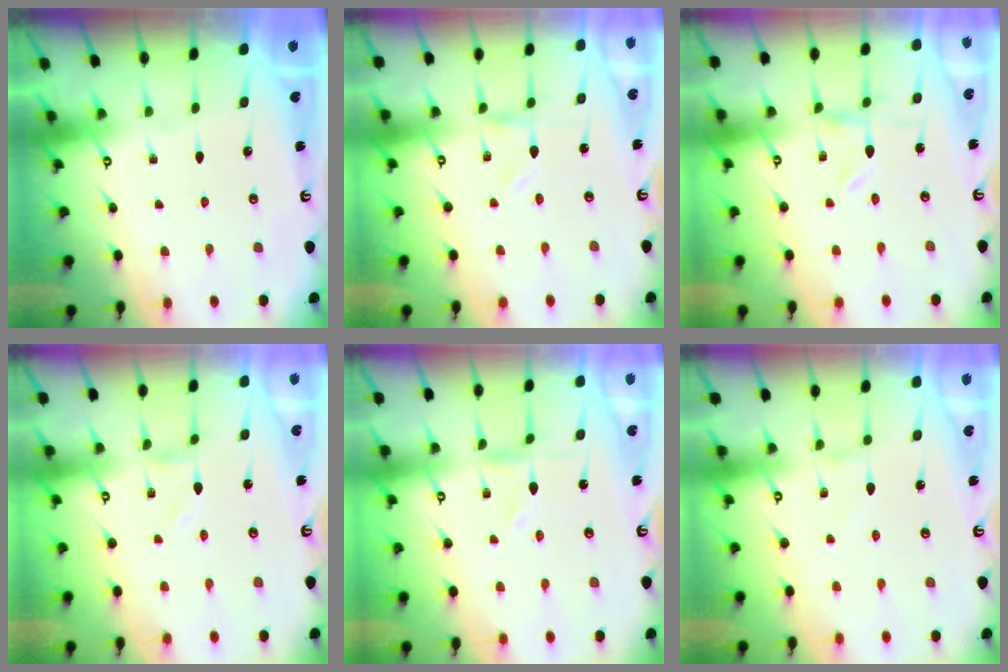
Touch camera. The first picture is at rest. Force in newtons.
{"total": 0.0}
{"total": 0.0}
{"total": 1.2, "press": 1.2, "slide": 0.1}
{"total": 0.9, "press": 0.9, "slide": 0.1}
{"total": 1.2, "press": 1.2, "slide": 0.0}